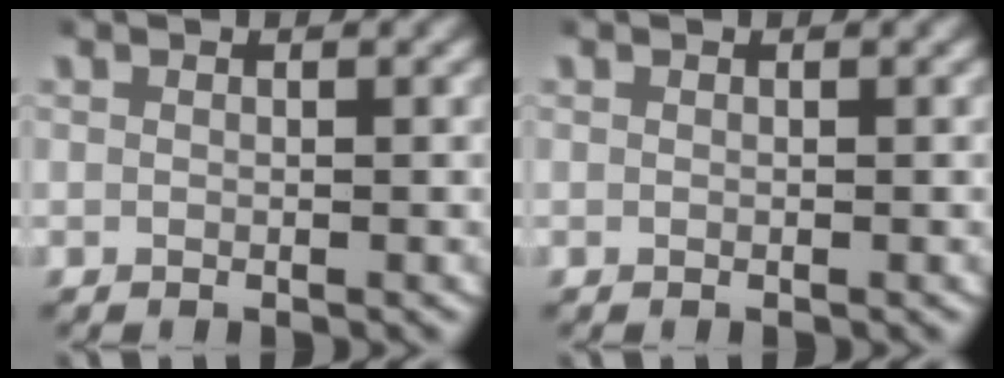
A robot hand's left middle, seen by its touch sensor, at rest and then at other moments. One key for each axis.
{"total": 0.0}